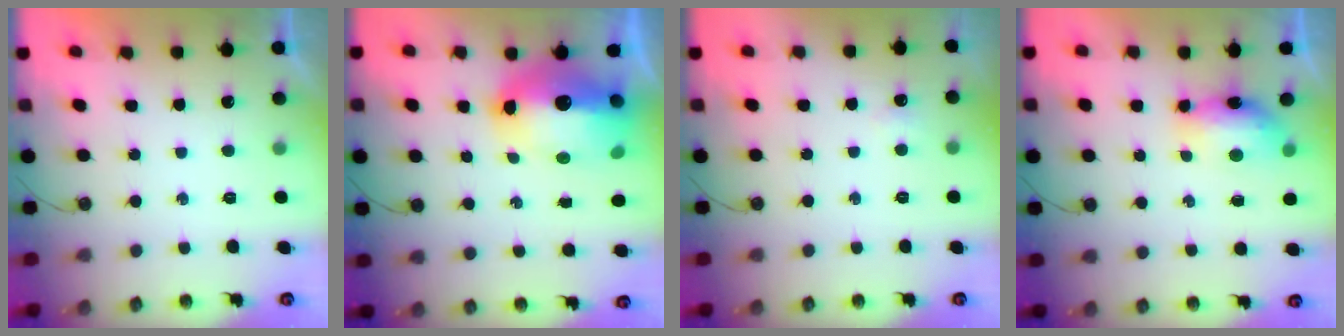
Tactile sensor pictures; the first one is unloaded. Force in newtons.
{"total": 23.2, "press": 19.0, "slide": 13.3}
{"total": 2.8, "press": 2.7, "slide": 0.6}
{"total": 15.8, "press": 9.7, "slide": 12.5}